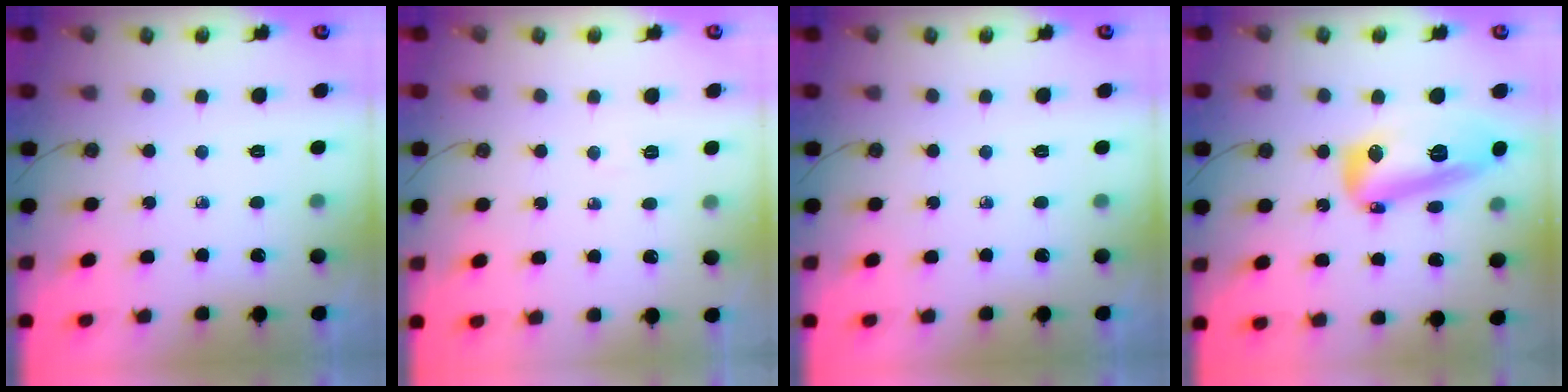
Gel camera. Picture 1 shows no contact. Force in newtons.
{"total": 3.5, "press": 2.9, "slide": 2.1}
{"total": 0.0}
{"total": 16.5, "press": 16.4, "slide": 1.2}